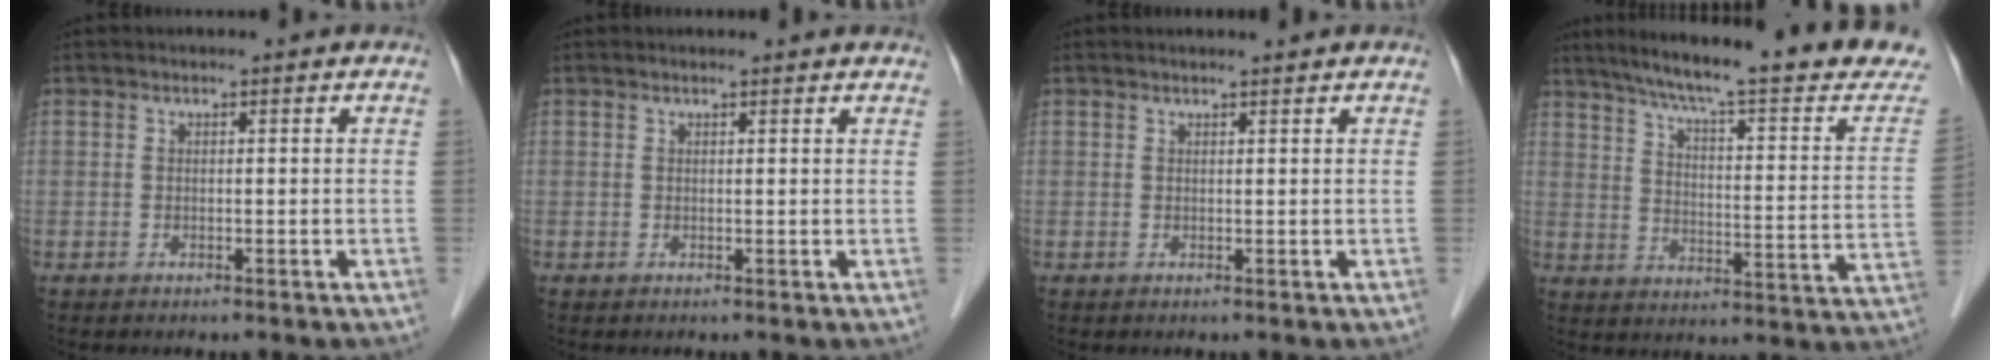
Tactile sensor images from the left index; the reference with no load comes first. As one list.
[{"total": 3.0, "force": [2.8, 0.4, 0.7], "torque": [-0.015, 0.013, 0.024]}, {"total": 1.6, "force": [1.5, 0.0, 0.5], "torque": [-0.008, 0.009, 0.024]}, {"total": 25.0, "force": [21.3, 1.6, 13.1], "torque": [-0.191, -0.044, 0.271]}]